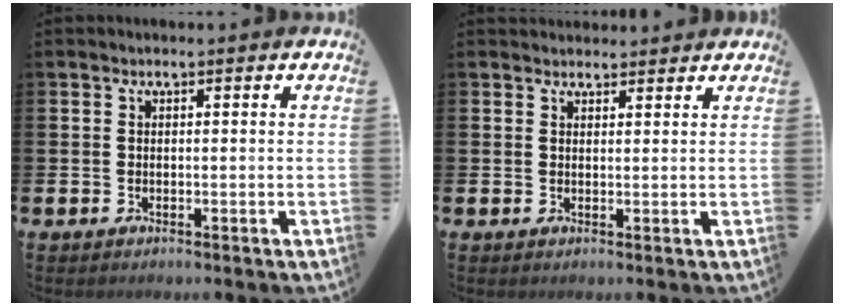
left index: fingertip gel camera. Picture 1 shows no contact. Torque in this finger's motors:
{"motor_torque": [0.95, -1.19, 0.03, 0.01]}